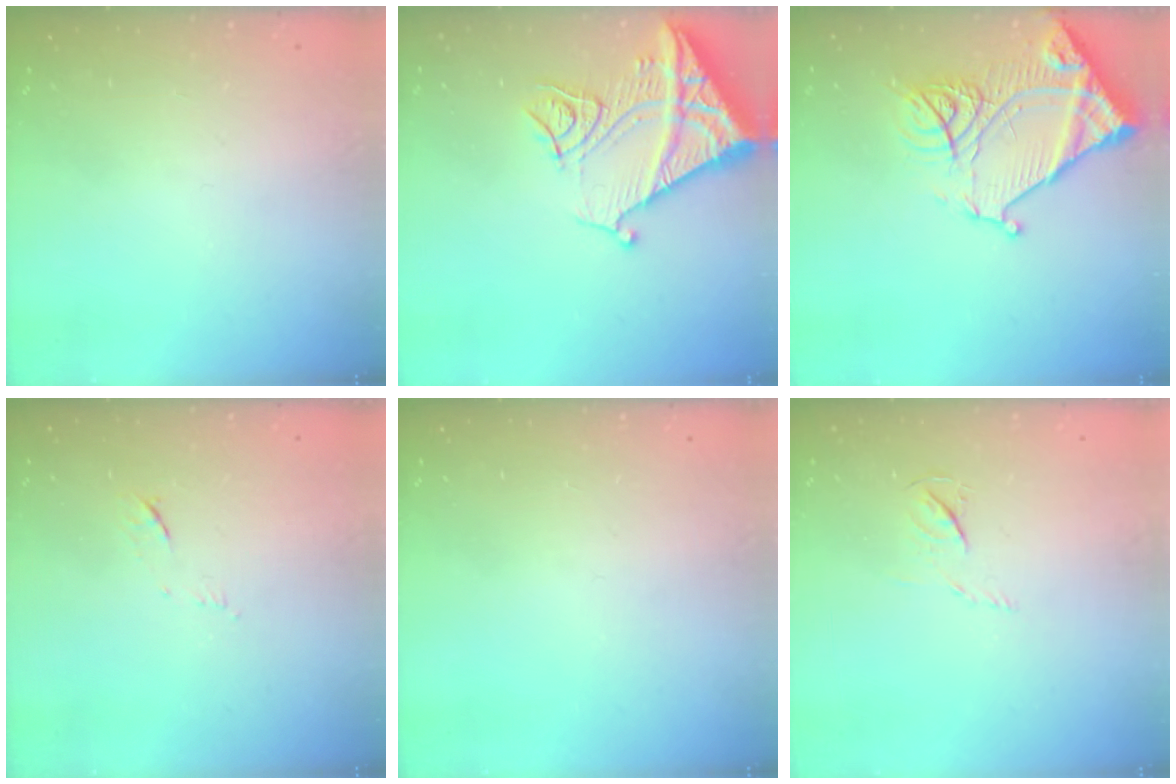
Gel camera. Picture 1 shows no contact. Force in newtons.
{"total": 15.1, "press": 15.1, "slide": 1.5}
{"total": 16.3, "press": 16.2, "slide": 1.7}
{"total": 6.2, "press": 6.2, "slide": 0.9}
{"total": 0.0}
{"total": 3.9, "press": 3.9, "slide": 0.4}